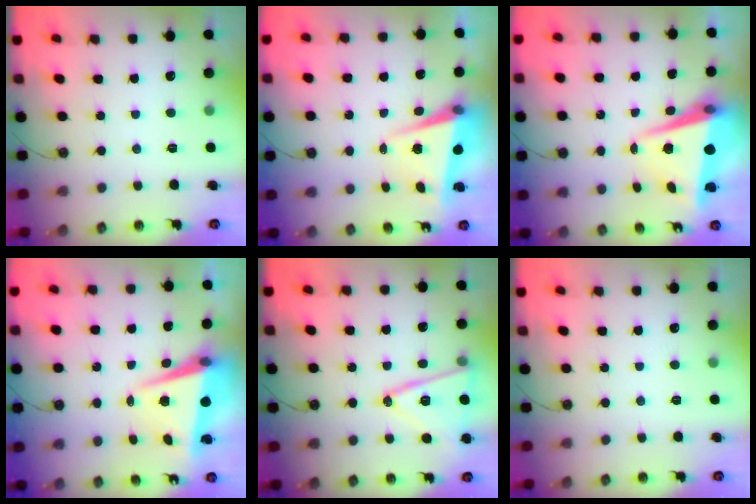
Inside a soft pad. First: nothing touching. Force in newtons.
{"total": 5.0, "press": 4.8, "slide": 1.2}
{"total": 8.1, "press": 7.8, "slide": 2.2}
{"total": 6.7, "press": 6.5, "slide": 1.9}
{"total": 15.3, "press": 14.8, "slide": 3.5}
{"total": 0.0}